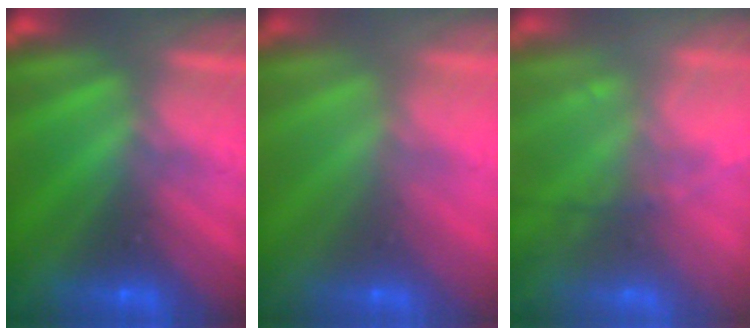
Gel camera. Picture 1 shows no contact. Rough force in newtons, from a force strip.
{"total": 2.6}
{"total": 7.8}